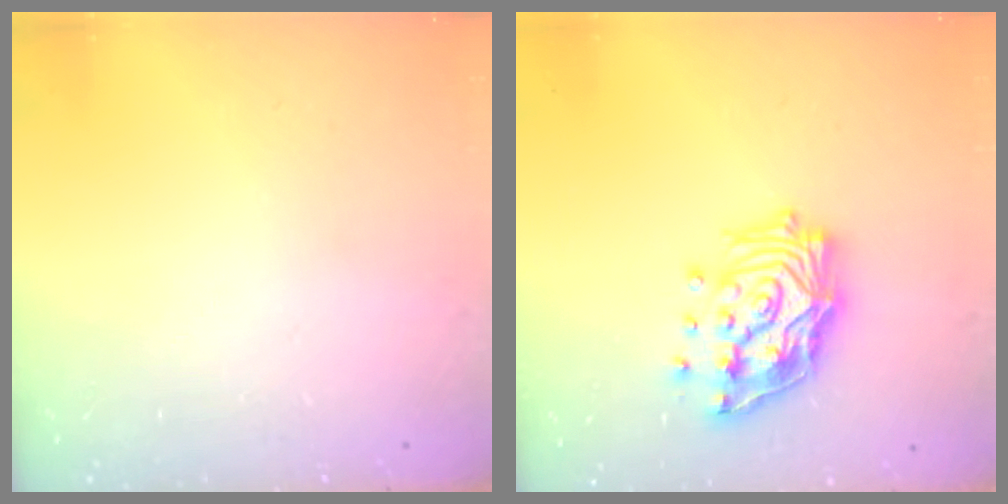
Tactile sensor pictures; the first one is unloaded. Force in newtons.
{"total": 17.7, "press": 17.6, "slide": 2.0}